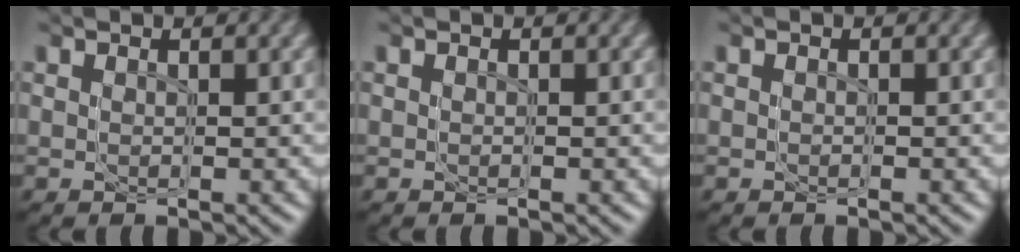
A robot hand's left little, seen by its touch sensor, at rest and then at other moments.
{"total": 0.0}
{"total": 0.0}